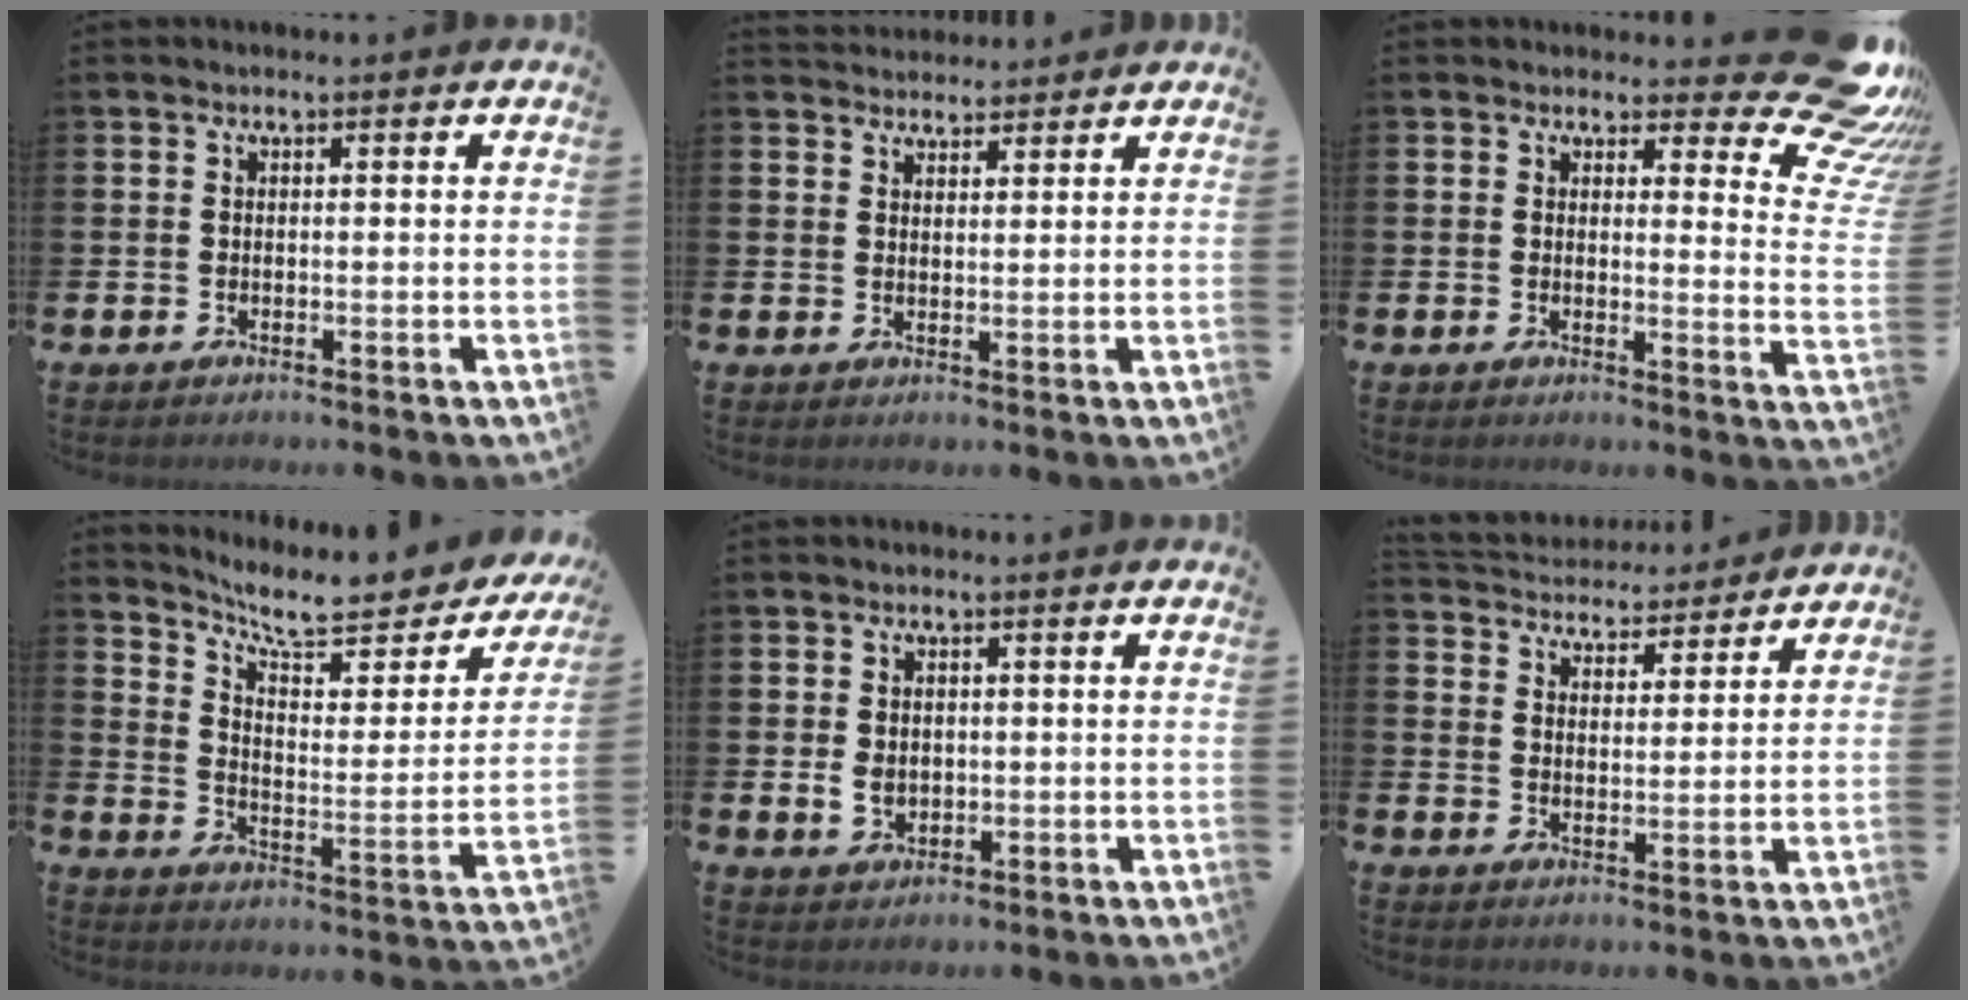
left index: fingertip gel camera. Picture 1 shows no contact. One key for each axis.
{"total": 3.1, "fx": 3.0, "fy": 0.8, "fz": -0.2, "tx": -0.003, "ty": -0.012, "tz": 0.056}
{"total": 8.4, "fx": 6.6, "fy": 3.1, "fz": 4.2, "tx": -0.042, "ty": -0.059, "tz": 0.109}
{"total": 8.6, "fx": 7.5, "fy": 2.0, "fz": 3.7, "tx": -0.094, "ty": -0.057, "tz": 0.124}
{"total": 2.7, "fx": 0.2, "fy": 2.2, "fz": 1.6, "tx": -0.027, "ty": 0.006, "tz": -0.001}
{"total": 4.6, "fx": 4.5, "fy": 1.1, "fz": -0.4, "tx": -0.015, "ty": -0.039, "tz": 0.076}